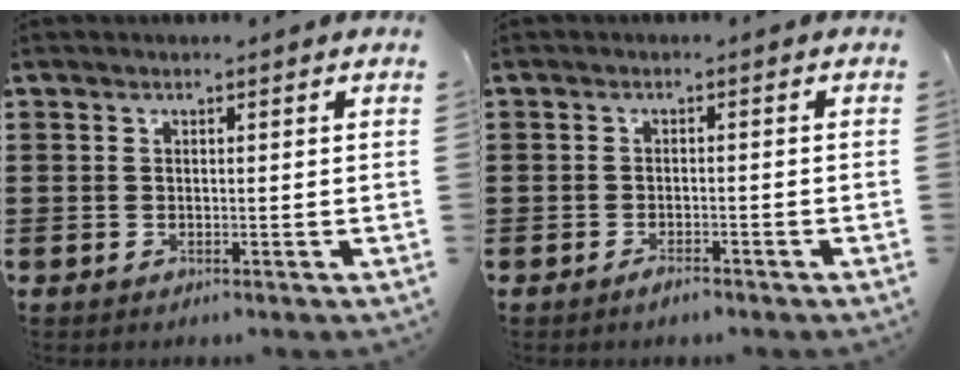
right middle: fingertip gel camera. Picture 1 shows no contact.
{"total": 1.5, "force": [-1.4, 0.1, 0.7], "torque": [-0.015, -0.006, -0.025]}